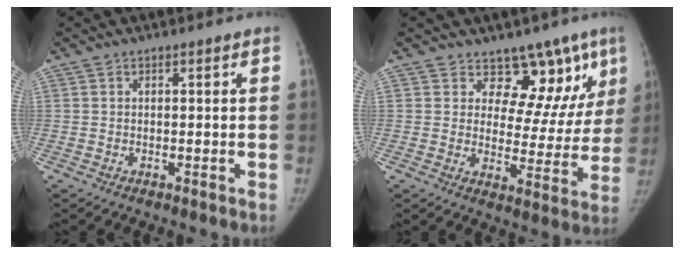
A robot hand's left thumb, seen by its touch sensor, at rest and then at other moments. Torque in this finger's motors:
{"motor_torque": [-0.15, 0.10, 0.12, 0.28, 0.06]}